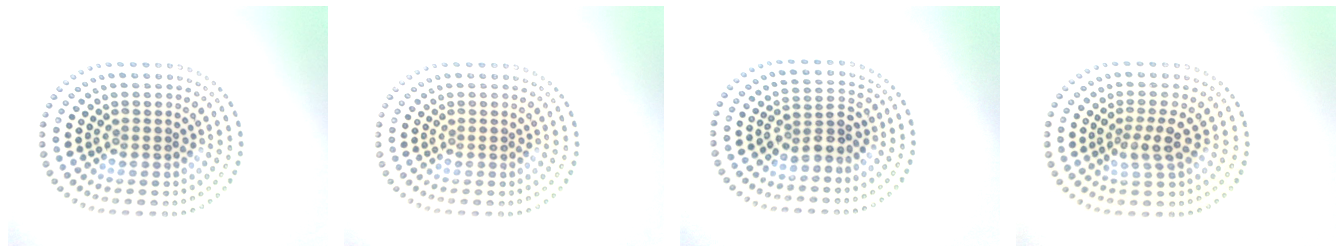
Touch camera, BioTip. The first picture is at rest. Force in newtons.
{"total": 0.0}
{"total": 2.7, "press": 2.1, "slide": 1.6}
{"total": 2.4, "press": 2.1, "slide": 1.0}